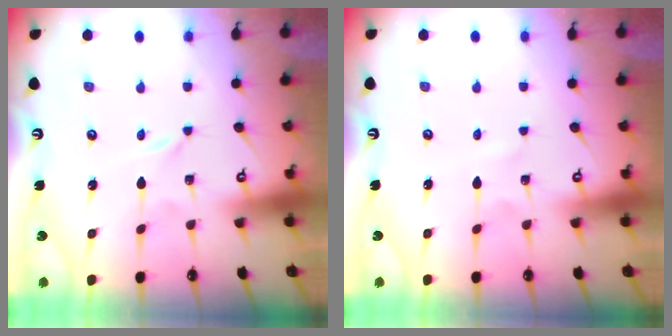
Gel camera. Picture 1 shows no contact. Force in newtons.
{"total": 2.4, "press": 2.4, "slide": 0.3}